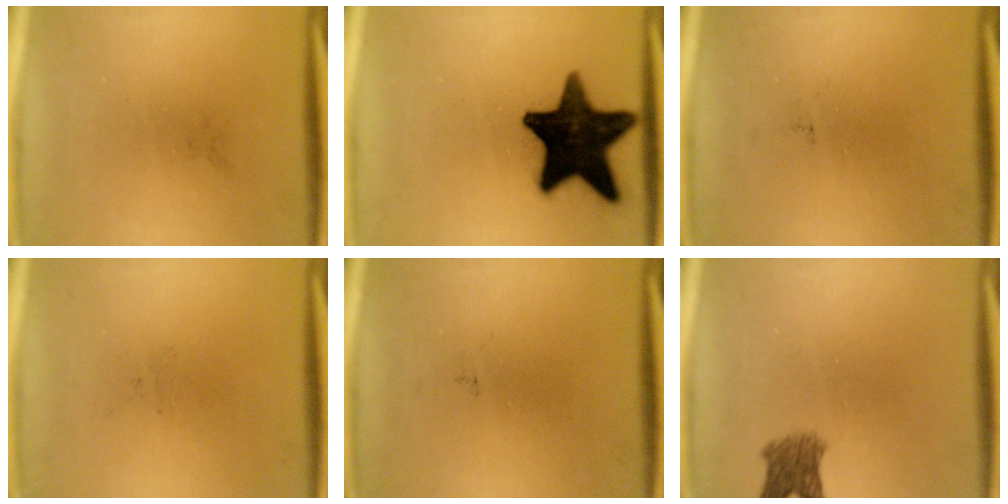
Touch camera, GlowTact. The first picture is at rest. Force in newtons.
{"total": 18.7}
{"total": 0.0}
{"total": 0.0}
{"total": 0.0}
{"total": 3.6}